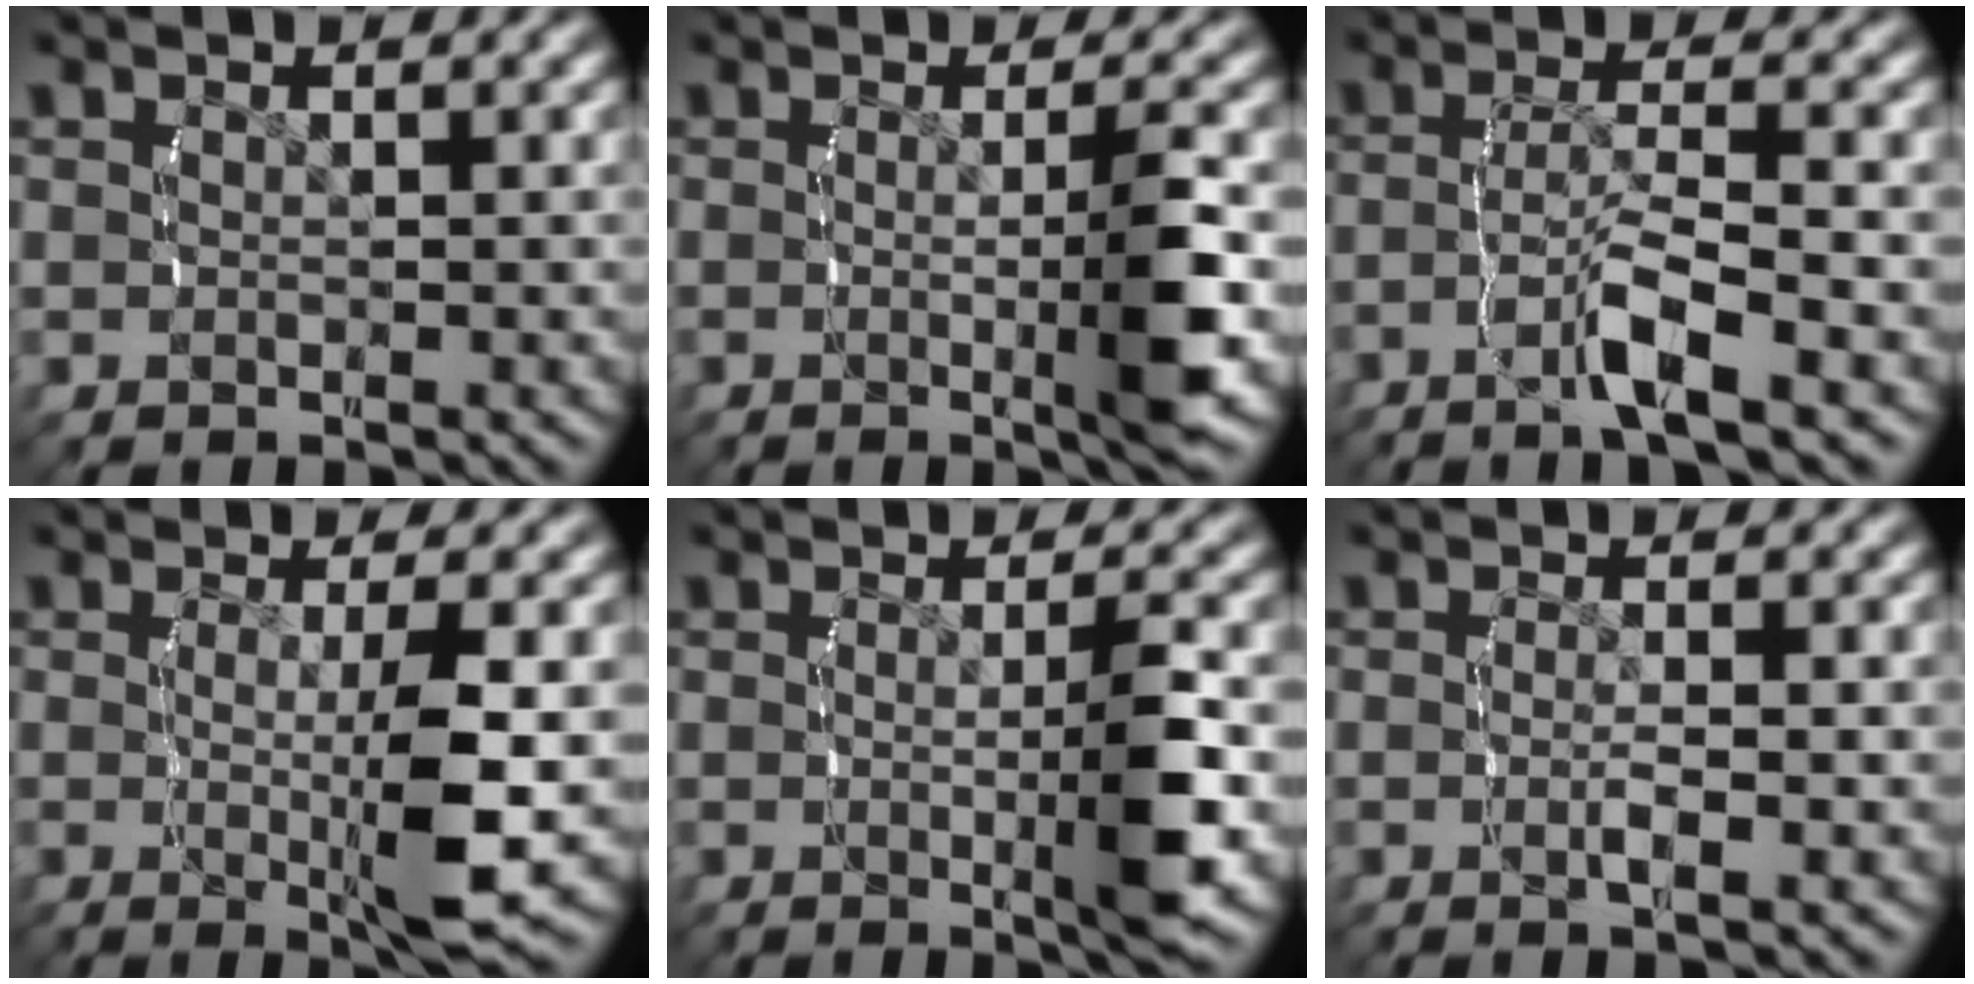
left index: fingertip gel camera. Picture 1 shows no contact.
{"total": 4.8, "force": [-0.9, 0.1, 4.7], "torque": [-0.072, -0.011, -0.013]}
{"total": 4.0, "force": [-2.3, -0.3, 3.3], "torque": [-0.058, 0.003, -0.036]}
{"total": 5.7, "force": [-0.9, 0.4, 5.6], "torque": [-0.093, -0.016, -0.007]}
{"total": 4.6, "force": [-0.8, 0.2, 4.5], "torque": [-0.069, -0.011, -0.012]}
{"total": 1.8, "force": [-0.8, 0.1, 1.6], "torque": [-0.039, -0.006, -0.014]}